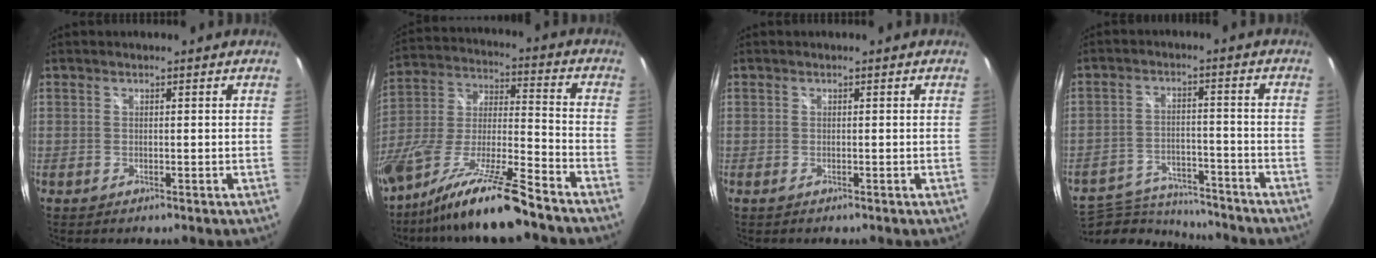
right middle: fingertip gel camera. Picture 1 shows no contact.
{"total": 18.6, "force": [-13.7, 1.2, 12.4], "torque": [-0.244, -0.034, -0.251]}
{"total": 0.5, "force": [-0.3, 0.0, 0.4], "torque": [-0.005, 0.003, -0.005]}
{"total": 18.3, "force": [-16.3, 4.7, 6.8], "torque": [-0.152, -0.006, -0.249]}